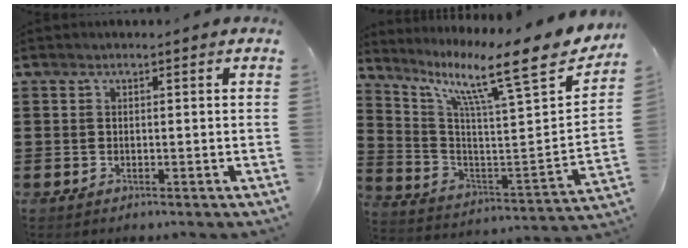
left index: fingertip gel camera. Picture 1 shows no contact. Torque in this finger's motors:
{"motor_torque": [2.14, 0.00, 0.34, 0.21]}